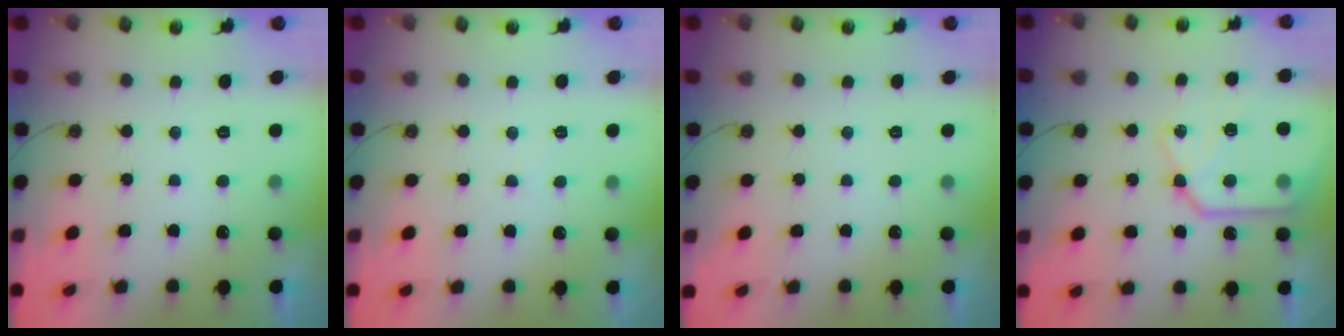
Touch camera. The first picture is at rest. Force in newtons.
{"total": 4.2, "press": 4.1, "slide": 0.7}
{"total": 0.0}
{"total": 17.5, "press": 17.5, "slide": 1.5}